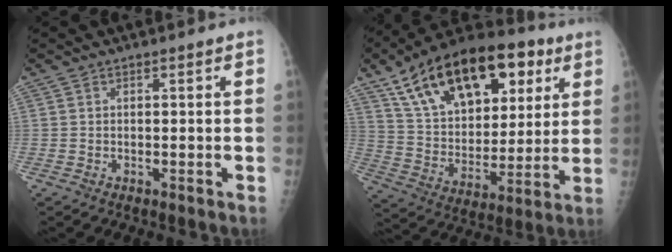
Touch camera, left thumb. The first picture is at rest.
{"total": 26.8, "force": [13.0, 14.8, 18.1], "torque": [-0.264, -0.004, 0.218]}